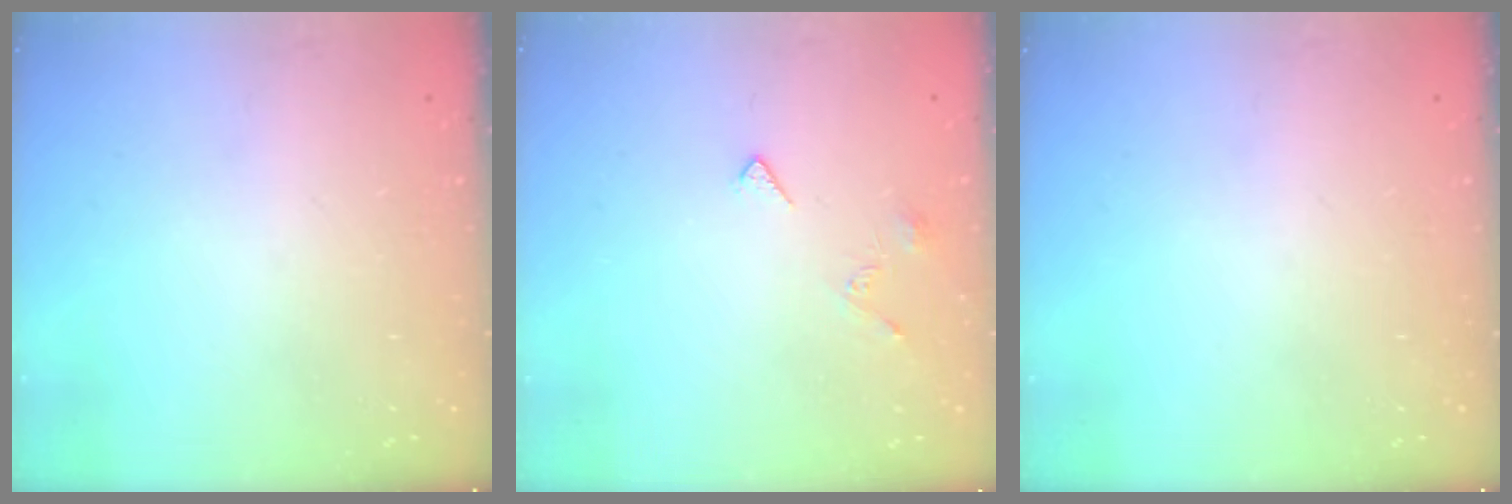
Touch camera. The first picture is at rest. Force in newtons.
{"total": 3.6, "press": 3.5, "slide": 0.7}
{"total": 0.0}